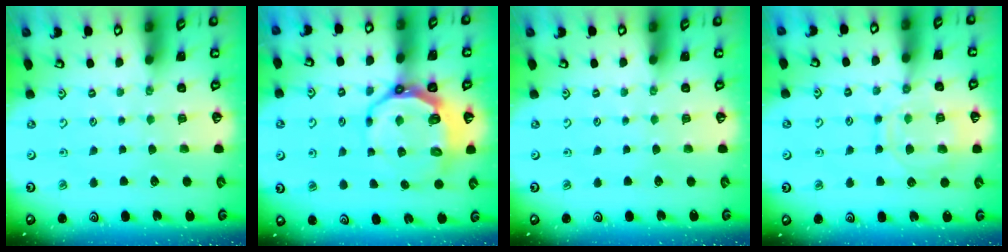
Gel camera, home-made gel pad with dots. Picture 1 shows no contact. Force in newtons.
{"total": 10.0, "press": 9.1, "slide": 4.2}
{"total": 0.0}
{"total": 12.5, "press": 12.5, "slide": 1.2}